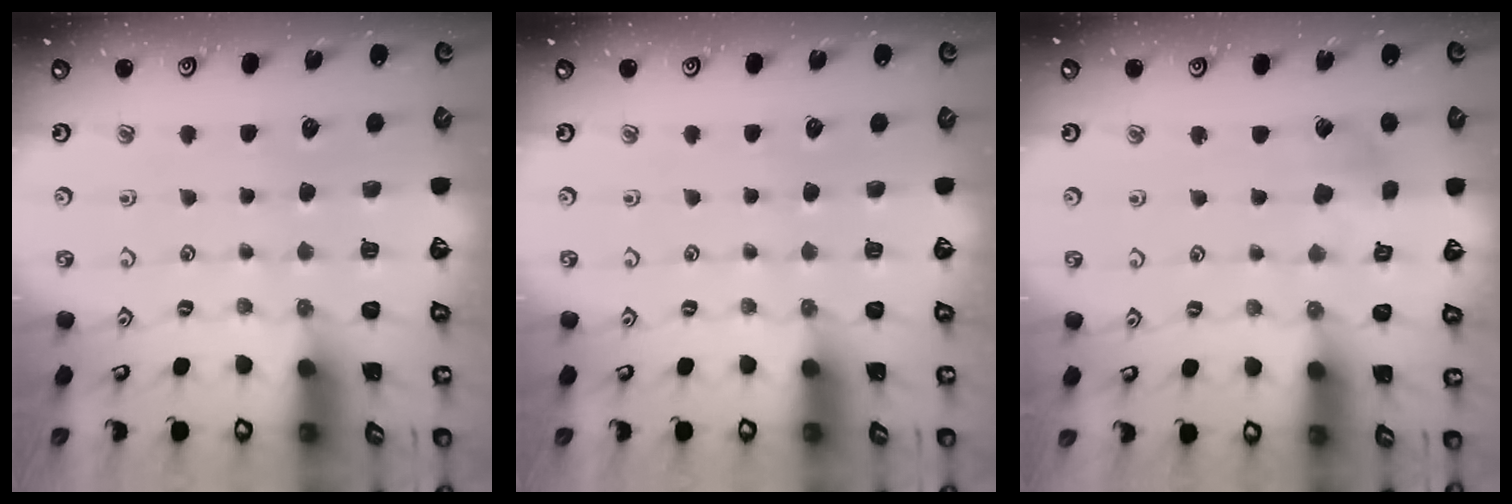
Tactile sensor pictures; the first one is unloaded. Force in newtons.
{"total": 0.0}
{"total": 3.4, "press": 3.4, "slide": 0.5}